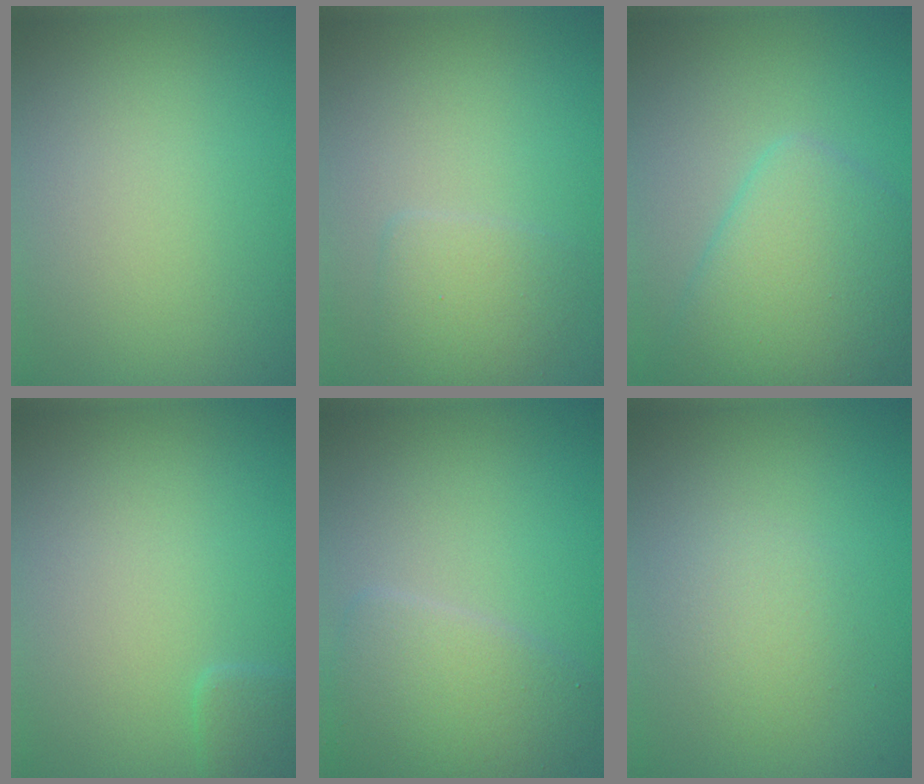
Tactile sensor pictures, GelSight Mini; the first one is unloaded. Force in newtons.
{"total": 2.4, "press": 2.4, "slide": 0.0}
{"total": 6.3, "press": 6.3, "slide": 0.1}
{"total": 1.3, "press": 1.3, "slide": 0.1}
{"total": 4.6, "press": 4.6, "slide": 0.2}
{"total": 2.0, "press": 2.0, "slide": 0.2}